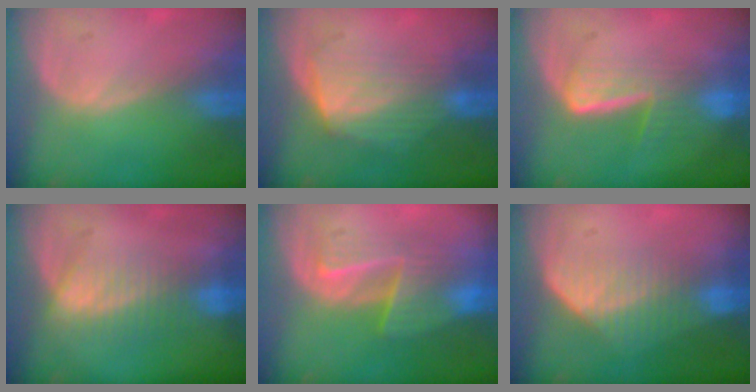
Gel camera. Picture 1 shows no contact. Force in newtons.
{"total": 6.5, "press": 6.1, "slide": 2.1}
{"total": 6.6, "press": 5.5, "slide": 3.6}
{"total": 7.1, "press": 6.2, "slide": 3.5}
{"total": 6.8, "press": 6.8, "slide": 0.4}
{"total": 7.2, "press": 6.1, "slide": 3.8}